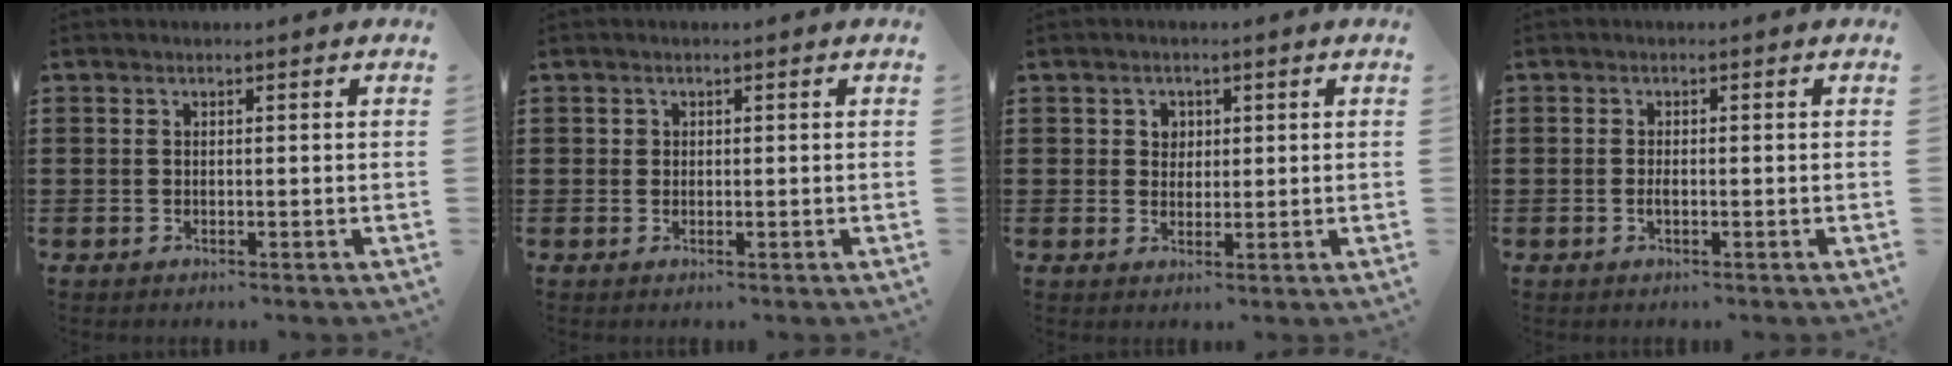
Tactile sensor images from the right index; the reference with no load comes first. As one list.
[{"total": 0.6, "force": [0.2, 0.6, 0.1], "torque": [-0.002, 0.005, 0.003]}, {"total": 2.0, "force": [0.7, 1.8, 0.5], "torque": [-0.017, 0.010, 0.012]}, {"total": 0.9, "force": [-0.2, 0.3, 0.8], "torque": [-0.017, -0.004, -0.002]}]